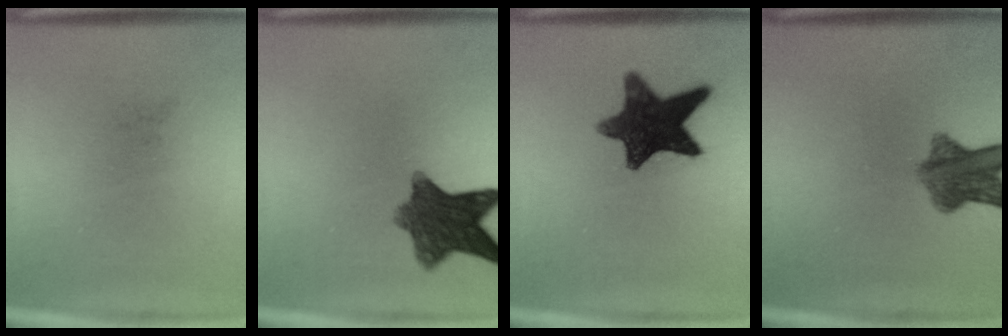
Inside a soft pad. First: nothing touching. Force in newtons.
{"total": 9.5}
{"total": 12.2}
{"total": 7.3}